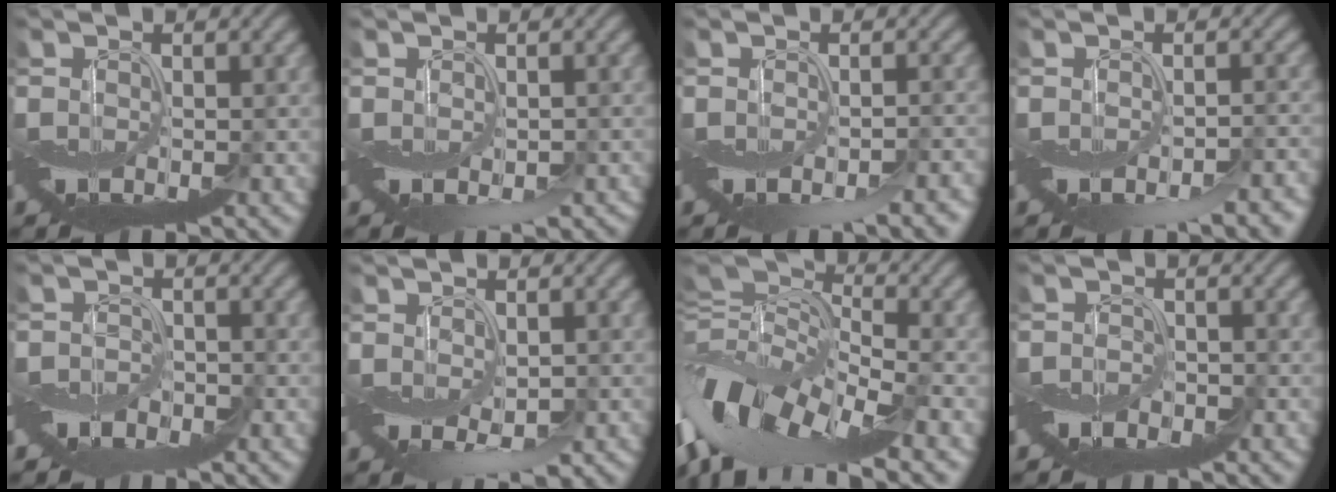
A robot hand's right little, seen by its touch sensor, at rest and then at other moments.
{"total": 2.2, "force": [-0.8, 1.5, 1.3], "torque": [-0.010, -0.010, -0.007]}
{"total": 2.8, "force": [-1.7, 0.7, 2.1], "torque": [-0.032, -0.007, -0.021]}
{"total": 3.5, "force": [-2.1, 1.2, 2.5], "torque": [-0.036, -0.008, -0.026]}
{"total": 2.2, "force": [-1.6, 1.4, 0.7], "torque": [-0.009, 0.000, -0.035]}
{"total": 2.0, "force": [-0.1, 1.3, 1.5], "torque": [-0.027, -0.007, 0.007]}
{"total": 14.8, "force": [-6.2, 7.8, 10.9], "torque": [-0.222, 0.005, -0.095]}
{"total": 2.0, "force": [-1.6, 1.0, 0.6], "torque": [-0.008, -0.002, -0.035]}